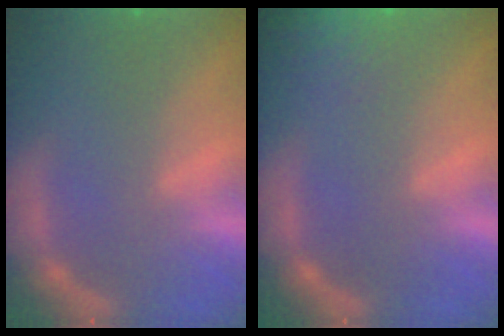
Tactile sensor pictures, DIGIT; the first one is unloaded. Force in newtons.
{"total": 9.5}